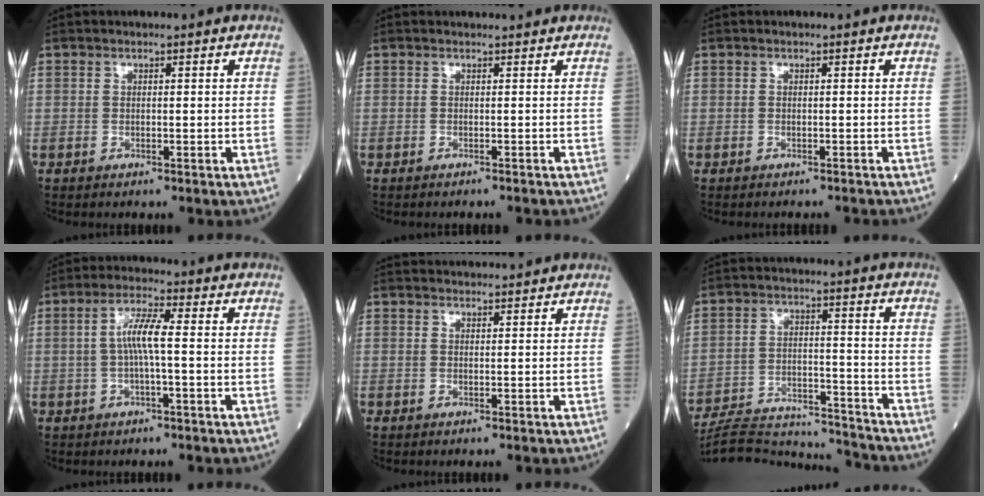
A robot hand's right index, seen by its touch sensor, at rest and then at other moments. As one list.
[{"total": 0.9, "force": [-0.1, 0.4, 0.8], "torque": [-0.022, 0.008, 0.003]}, {"total": 2.2, "force": [-2.1, 0.0, 0.5], "torque": [-0.006, -0.003, -0.027]}, {"total": 5.1, "force": [0.0, 0.3, 5.1], "torque": [-0.103, 0.011, -0.003]}, {"total": 4.8, "force": [4.7, 0.3, 0.7], "torque": [-0.014, 0.033, 0.056]}, {"total": 17.7, "force": [-17.3, 2.0, 3.1], "torque": [-0.078, 0.006, -0.255]}]